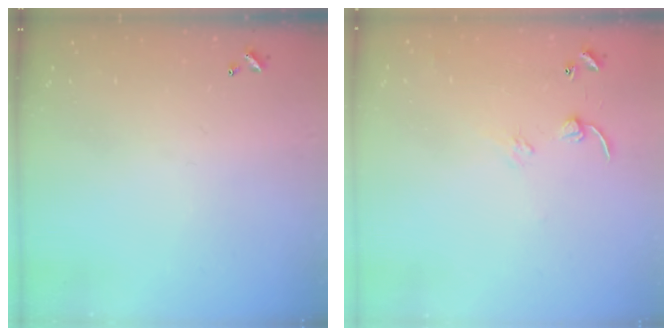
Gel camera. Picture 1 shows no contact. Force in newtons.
{"total": 5.2, "press": 5.1, "slide": 0.6}